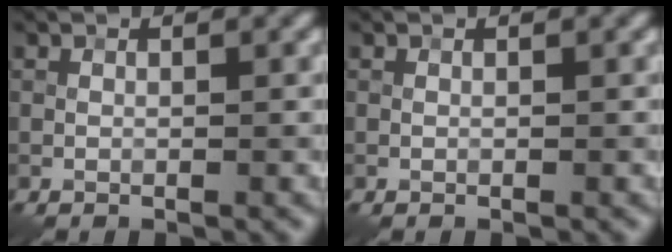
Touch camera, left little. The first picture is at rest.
{"total": 0.0}